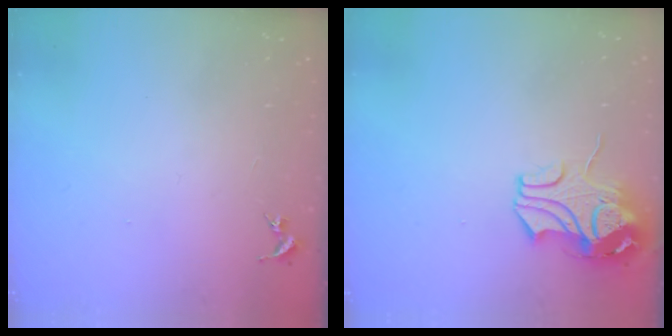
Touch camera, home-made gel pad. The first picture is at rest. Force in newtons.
{"total": 10.5, "press": 10.4, "slide": 1.1}